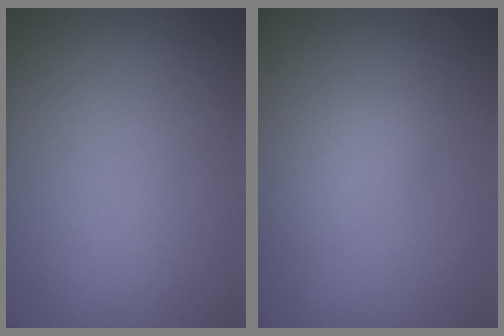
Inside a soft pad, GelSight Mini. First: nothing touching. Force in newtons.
{"total": 1.8, "press": 1.8, "slide": 0.1}